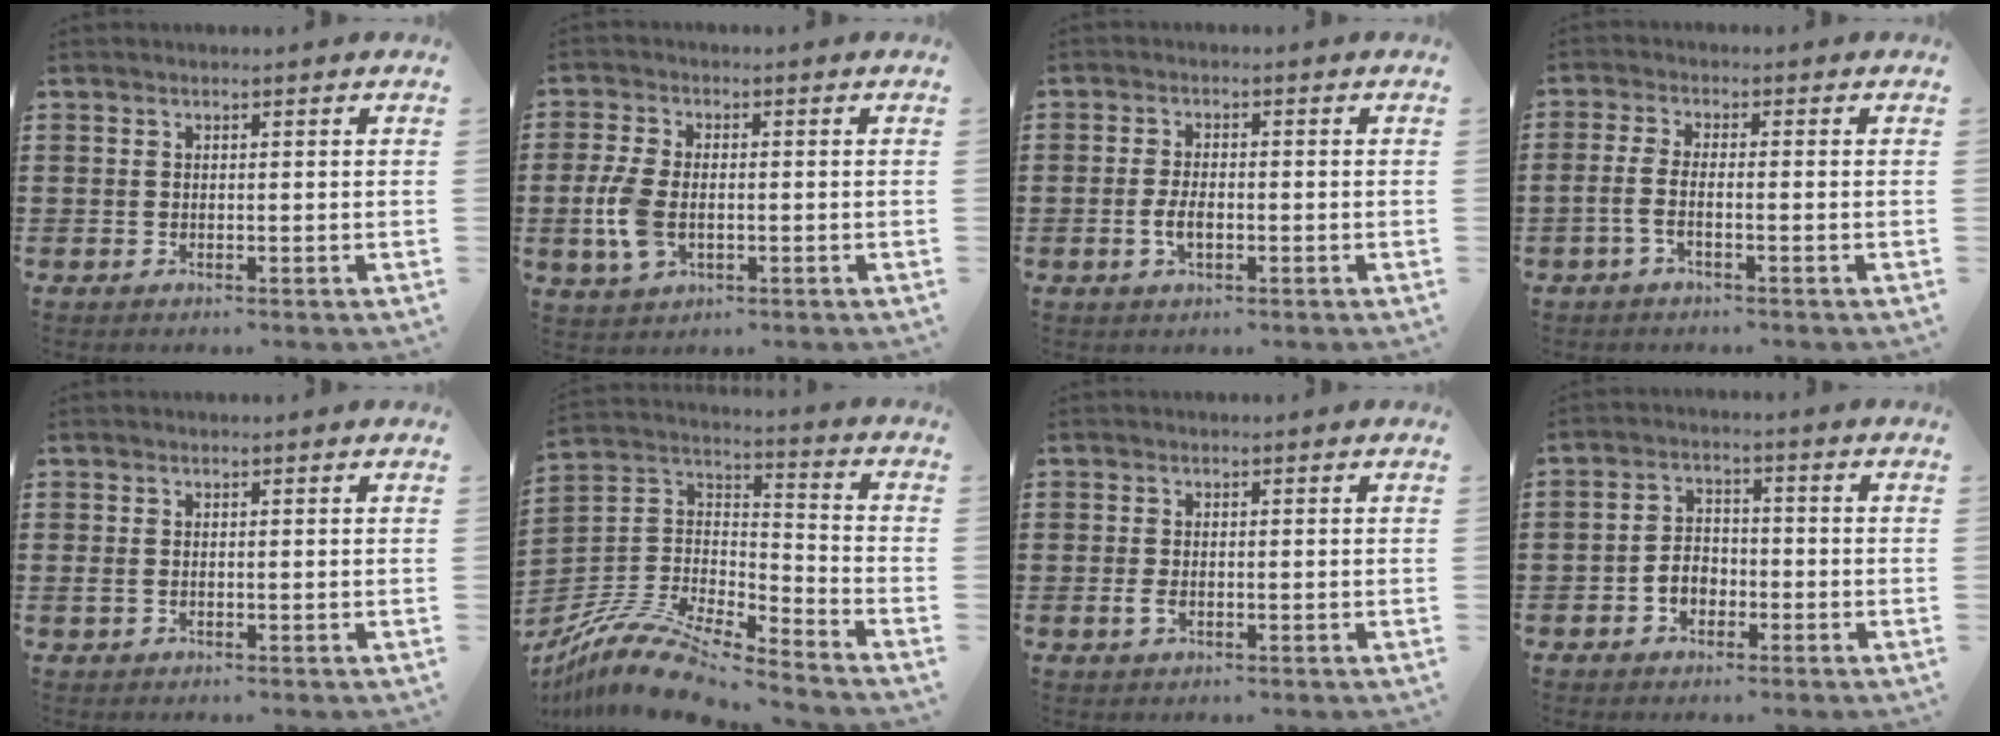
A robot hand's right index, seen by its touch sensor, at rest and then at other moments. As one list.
[{"total": 6.1, "force": [-0.9, 3.6, 4.9], "torque": [-0.122, -0.004, -0.023]}, {"total": 3.3, "force": [-0.8, 1.4, 2.8], "torque": [-0.059, 0.001, -0.017]}, {"total": 2.4, "force": [-1.3, 0.3, 2.0], "torque": [-0.051, -0.004, -0.030]}, {"total": 0.8, "force": [0.1, 0.6, 0.5], "torque": [-0.012, 0.005, 0.000]}, {"total": 11.7, "force": [-10.0, 3.0, 5.2], "torque": [-0.114, 0.023, -0.200]}, {"total": 1.6, "force": [-0.4, 0.9, 1.4], "torque": [-0.035, -0.004, -0.009]}, {"total": 3.6, "force": [-1.6, 2.7, 1.8], "torque": [-0.038, 0.008, -0.033]}]